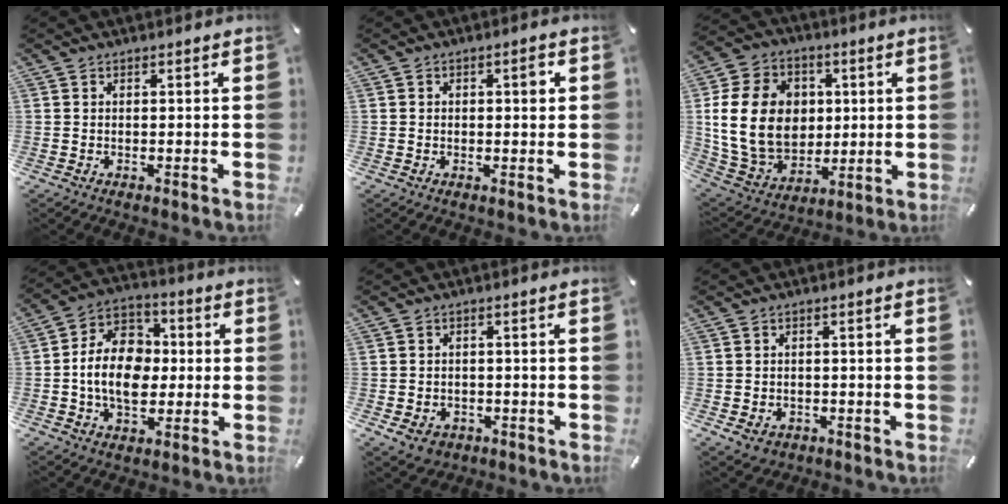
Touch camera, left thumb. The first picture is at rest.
{"total": 2.7, "force": [0.4, 1.5, 2.2], "torque": [-0.030, 0.004, 0.000]}
{"total": 19.8, "force": [1.9, 15.9, 11.5], "torque": [-0.247, 0.004, 0.040]}
{"total": 13.5, "force": [-1.9, 10.5, 8.4], "torque": [-0.170, 0.023, -0.031]}
{"total": 4.7, "force": [-2.2, 3.7, 1.9], "torque": [-0.034, 0.007, -0.042]}
{"total": 3.5, "force": [-1.5, 2.8, 1.3], "torque": [-0.019, 0.003, -0.031]}